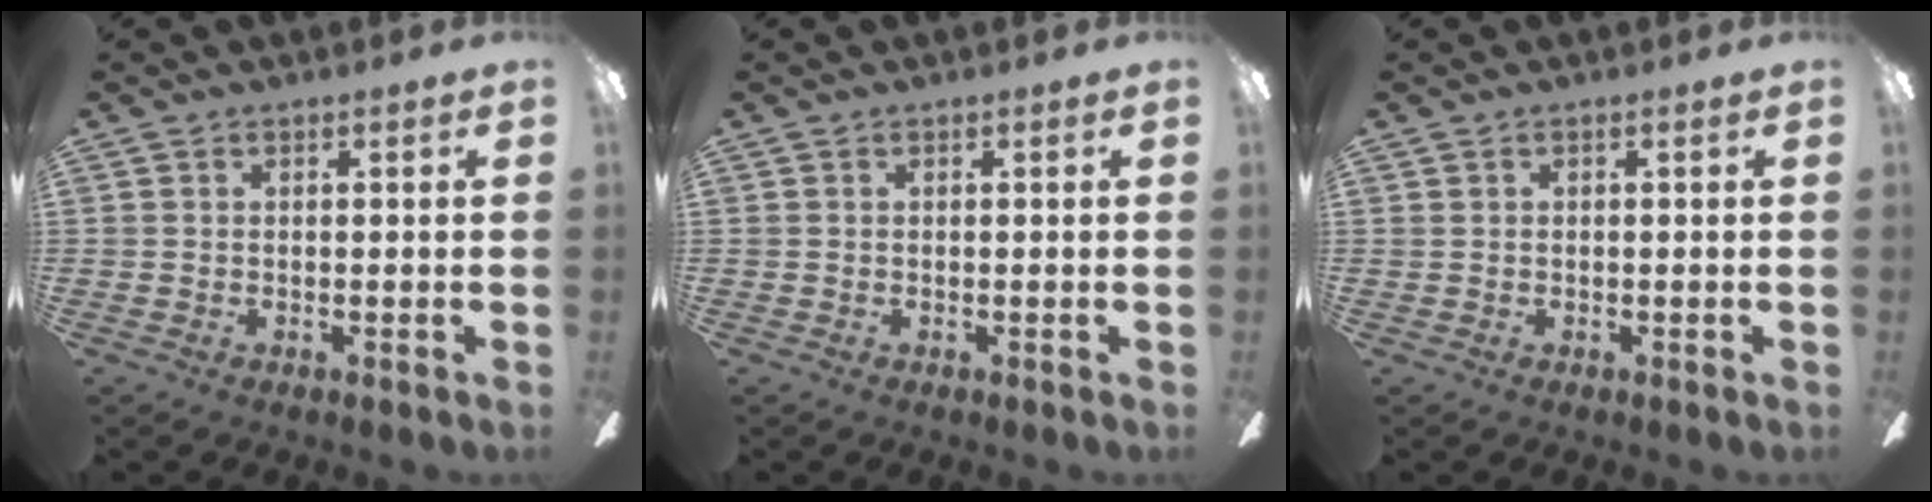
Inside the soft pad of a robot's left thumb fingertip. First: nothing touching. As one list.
[{"total": 0.0}, {"total": 0.0}]